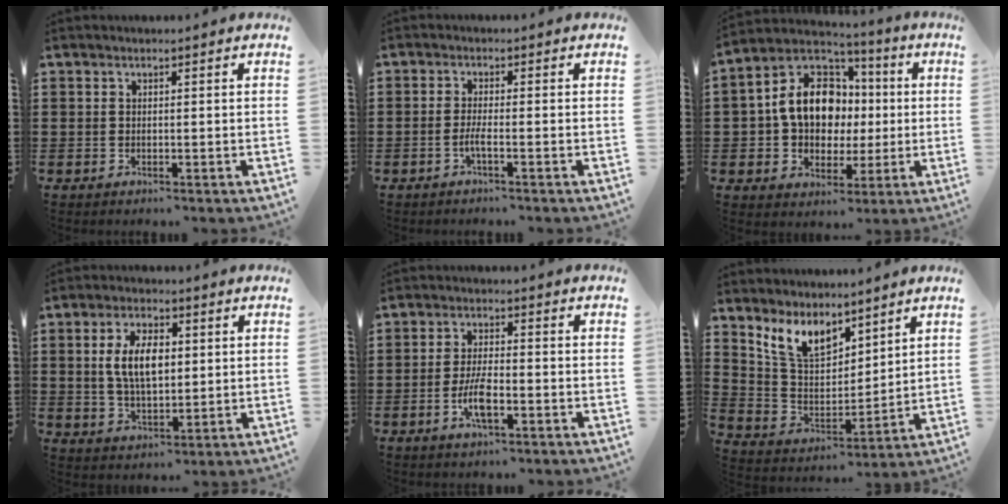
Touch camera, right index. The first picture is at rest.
{"total": 2.3, "force": [-1.2, 0.1, 1.9], "torque": [-0.041, -0.004, -0.024]}
{"total": 12.9, "force": [0.9, 9.8, 8.3], "torque": [-0.182, 0.019, 0.018]}
{"total": 7.5, "force": [1.1, 3.8, 6.4], "torque": [-0.129, 0.008, 0.015]}
{"total": 5.3, "force": [-2.0, 1.4, 4.7], "torque": [-0.106, -0.006, -0.041]}
{"total": 8.4, "force": [6.3, 4.1, 3.7], "torque": [-0.102, -0.013, 0.118]}